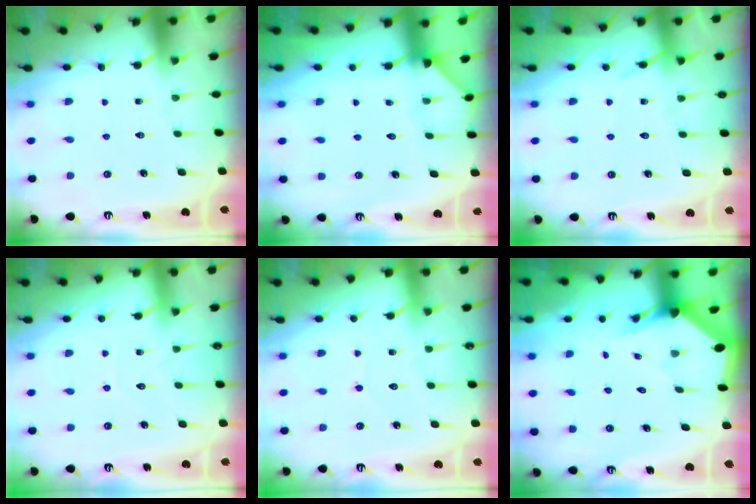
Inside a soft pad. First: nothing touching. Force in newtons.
{"total": 2.0, "press": 2.0, "slide": 0.1}
{"total": 4.5, "press": 4.5, "slide": 0.6}
{"total": 2.9, "press": 2.9, "slide": 0.3}
{"total": 2.8, "press": 2.7, "slide": 0.4}
{"total": 2.9, "press": 2.9, "slide": 0.2}